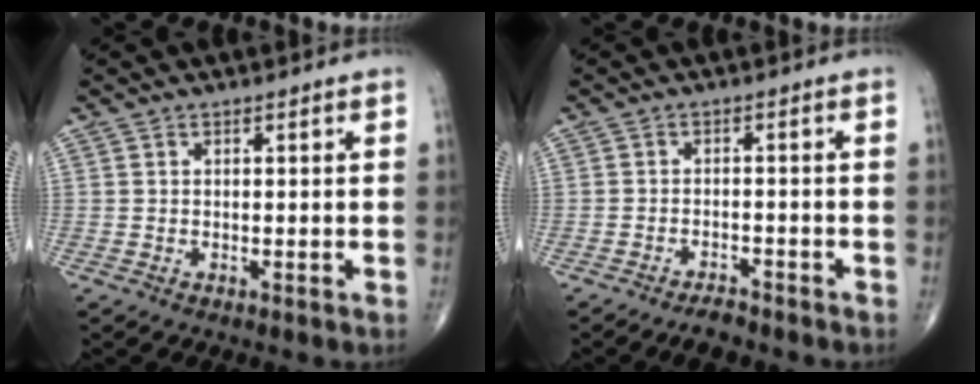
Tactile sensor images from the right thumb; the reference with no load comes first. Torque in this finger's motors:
{"motor_torque": [0.39, 0.29, -0.05, -0.14, -0.01]}